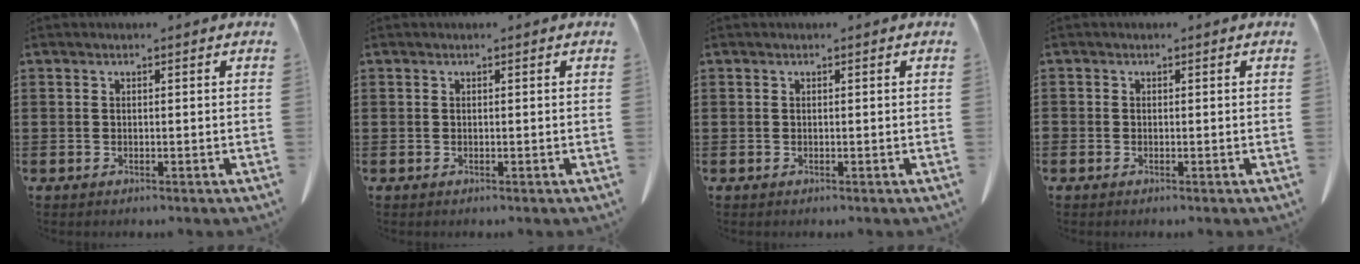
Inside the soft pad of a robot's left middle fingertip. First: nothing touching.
{"total": 0.0}
{"total": 0.0}
{"total": 0.5, "force": [-0.3, 0.4, 0.1], "torque": [-0.002, 0.002, -0.007]}